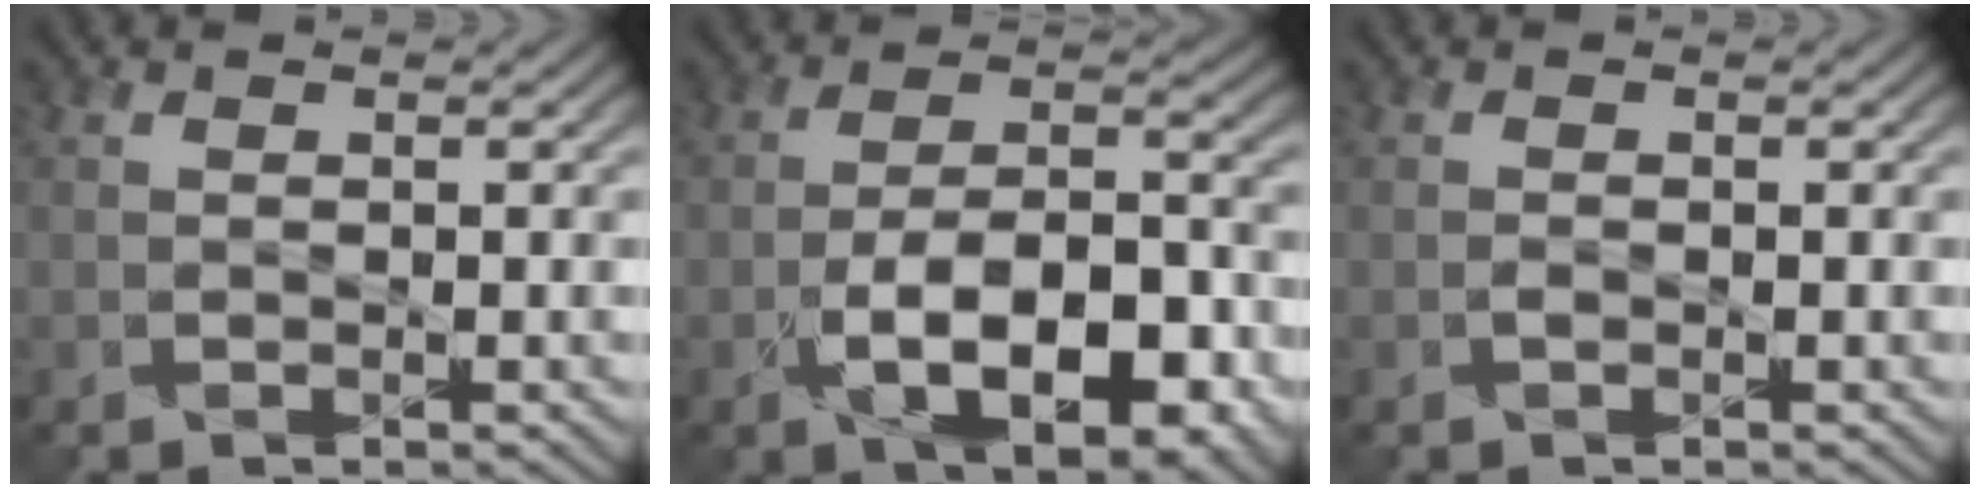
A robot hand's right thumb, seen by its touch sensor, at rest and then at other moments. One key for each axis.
{"total": 11.1, "fx": -4.6, "fy": 5.0, "fz": 8.8, "tx": -0.153, "ty": -0.005, "tz": -0.078}
{"total": 0.6, "fx": -0.5, "fy": 0.1, "fz": 0.3, "tx": -0.008, "ty": -0.002, "tz": -0.010}